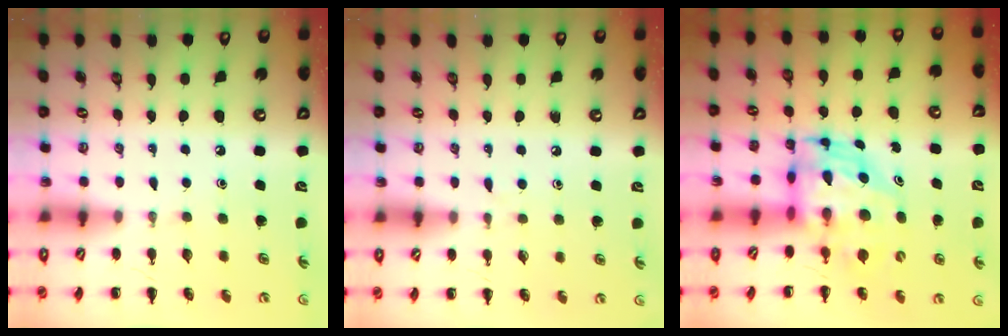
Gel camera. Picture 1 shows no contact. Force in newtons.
{"total": 2.8, "press": 2.4, "slide": 1.4}
{"total": 8.5, "press": 8.4, "slide": 1.4}